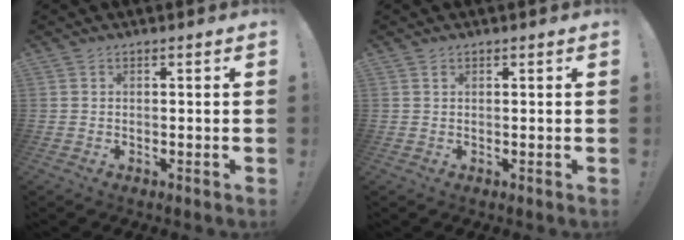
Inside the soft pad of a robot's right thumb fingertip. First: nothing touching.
{"total": 0.6, "force": [0.4, 0.3, 0.3], "torque": [0.000, -0.002, 0.007]}